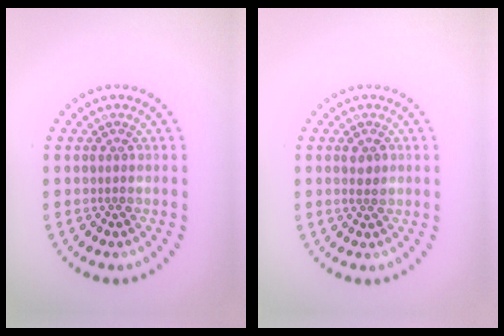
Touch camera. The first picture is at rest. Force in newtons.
{"total": 1.2, "press": 1.2, "slide": 0.2}